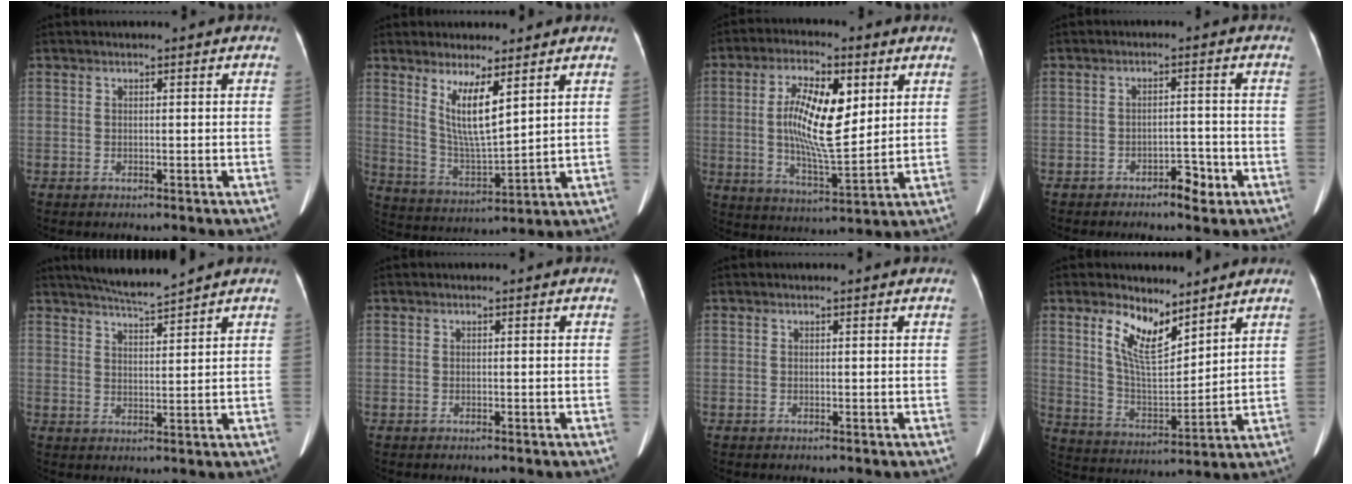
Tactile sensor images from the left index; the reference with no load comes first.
{"total": 7.8, "force": [3.8, 1.1, 6.7], "torque": [-0.130, -0.026, 0.082]}
{"total": 12.4, "force": [2.5, 3.6, 11.6], "torque": [-0.215, -0.003, 0.044]}
{"total": 3.3, "force": [-2.4, 1.3, 1.8], "torque": [-0.020, -0.003, -0.036]}
{"total": 5.7, "force": [5.3, -0.9, 1.9], "torque": [-0.038, 0.001, 0.097]}
{"total": 0.0}
{"total": 0.6, "force": [0.6, 0.0, 0.2], "torque": [-0.005, 0.009, 0.005]}
{"total": 9.1, "force": [5.9, 3.2, 6.1], "torque": [-0.122, -0.008, 0.121]}